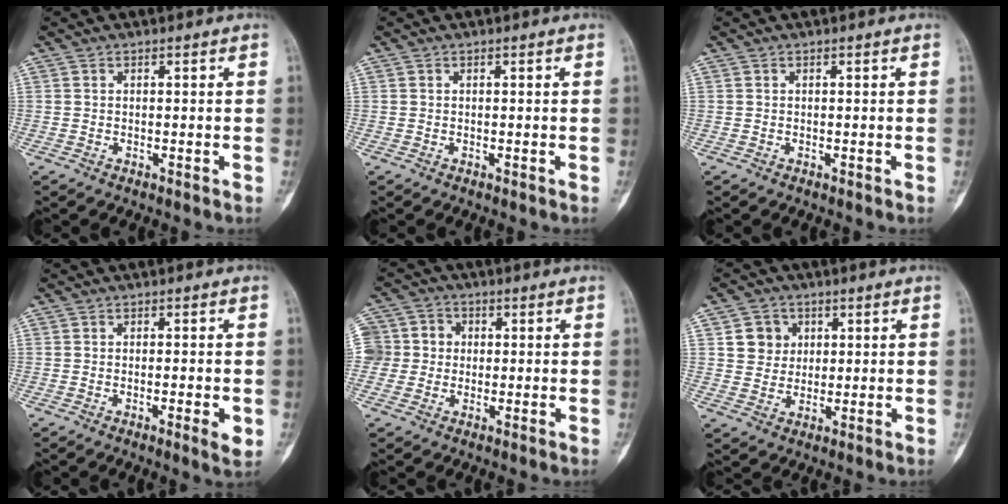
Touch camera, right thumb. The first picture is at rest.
{"total": 0.0}
{"total": 0.0}
{"total": 3.4, "force": [-0.8, 0.6, 3.3], "torque": [-0.052, -0.008, -0.013]}
{"total": 9.6, "force": [0.6, 9.1, 2.9], "torque": [-0.043, 0.032, 0.014]}
{"total": 5.8, "force": [1.8, 5.2, 1.6], "torque": [0.002, -0.002, 0.029]}